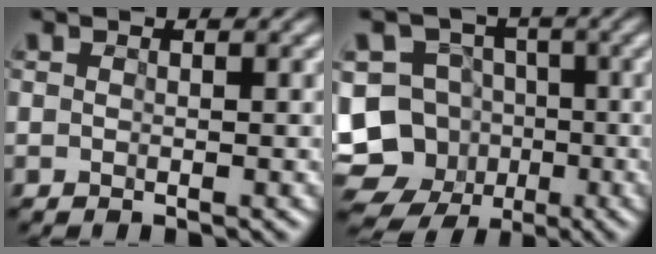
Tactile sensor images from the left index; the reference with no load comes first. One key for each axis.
{"total": 10.4, "fx": -3.7, "fy": 9.2, "fz": 3.3, "tx": -0.086, "ty": -0.008, "tz": -0.061}